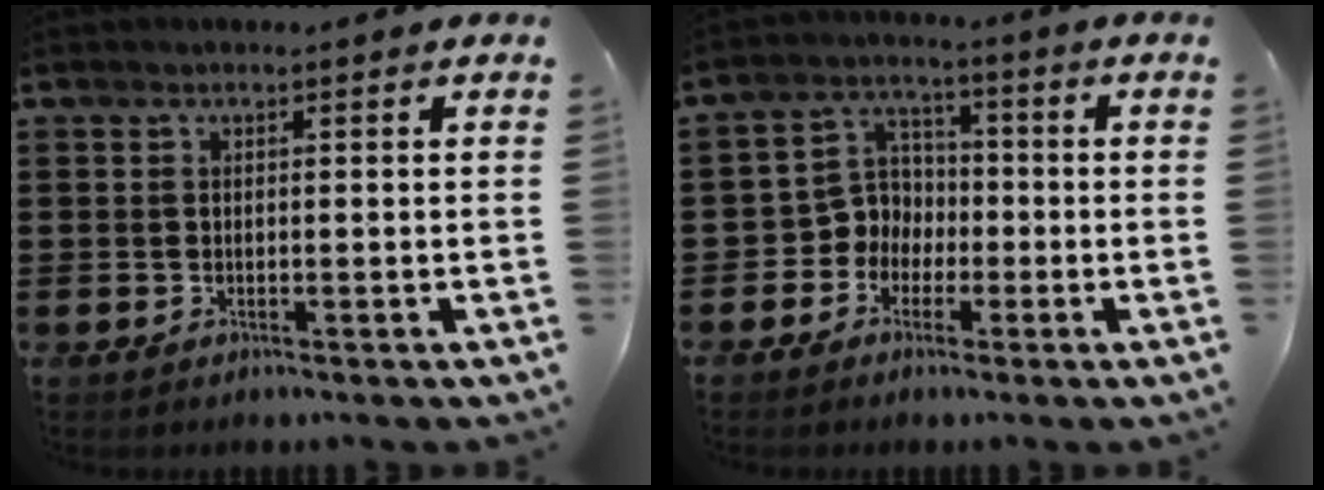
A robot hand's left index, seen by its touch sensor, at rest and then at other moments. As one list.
[{"total": 5.5, "force": [-1.7, 5.1, 0.9], "torque": [-0.046, 0.006, -0.038]}]